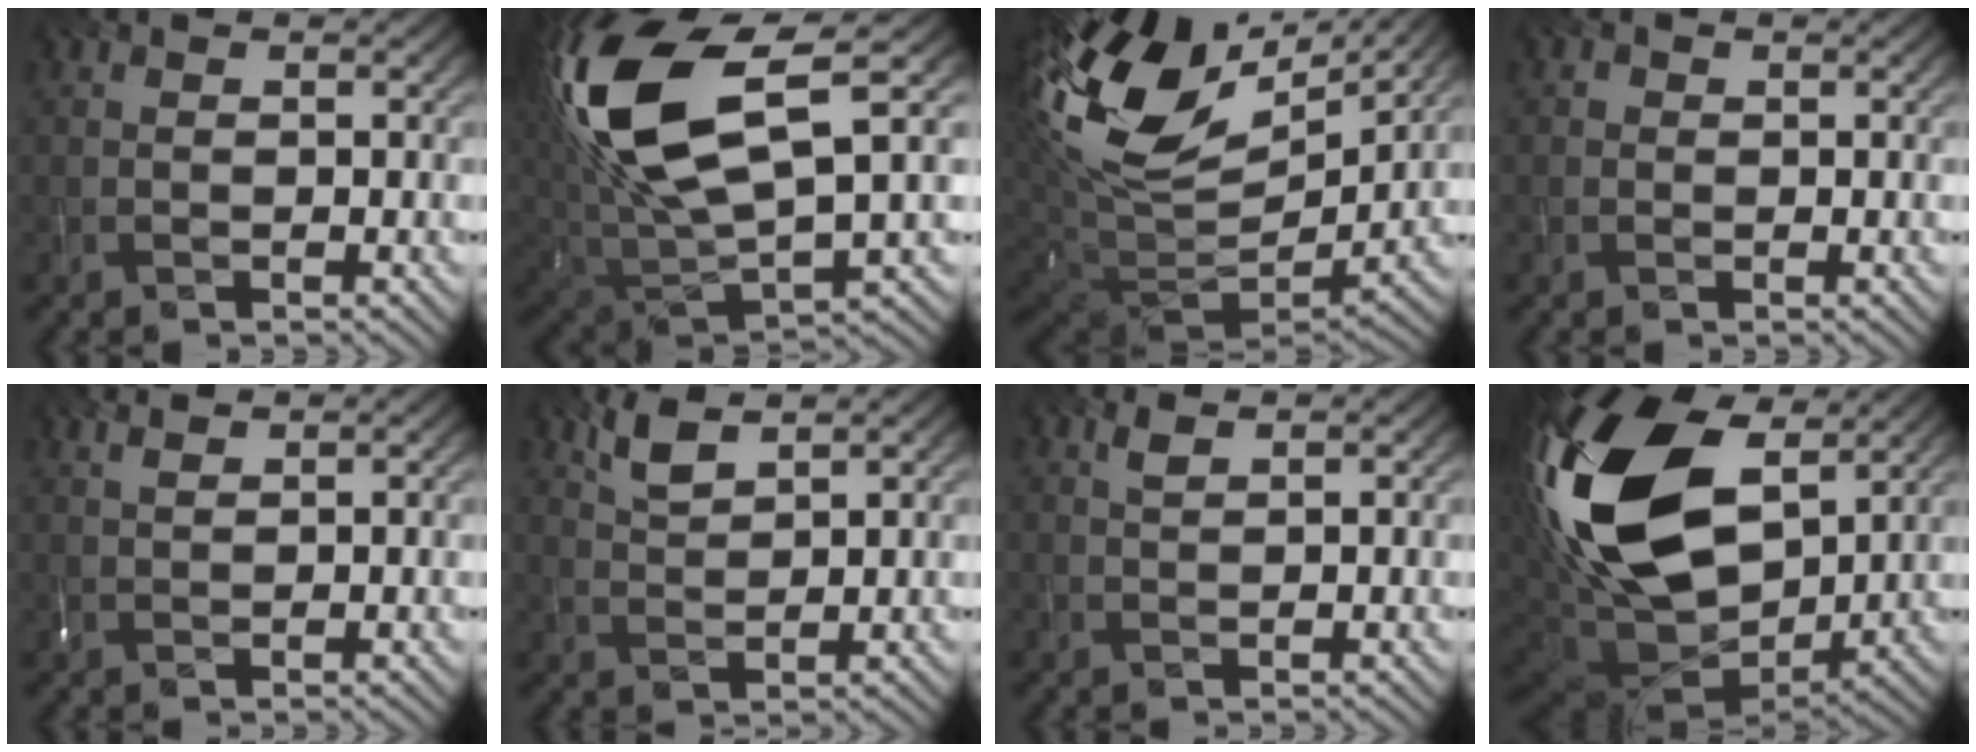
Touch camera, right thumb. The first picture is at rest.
{"total": 16.4, "force": [5.2, 7.6, 13.6], "torque": [-0.316, 0.005, 0.103]}
{"total": 17.9, "force": [6.5, 10.2, 13.1], "torque": [-0.298, 0.014, 0.126]}
{"total": 1.0, "force": [0.1, 0.9, 0.3], "torque": [-0.004, -0.002, -0.002]}
{"total": 2.4, "force": [1.9, 0.6, 1.3], "torque": [-0.037, 0.010, 0.041]}
{"total": 3.6, "force": [2.7, 1.0, 2.2], "torque": [-0.058, 0.000, 0.060]}
{"total": 1.3, "force": [0.9, 0.3, 0.8], "torque": [-0.025, 0.002, 0.020]}
{"total": 22.1, "force": [5.6, 13.1, 16.8], "torque": [-0.391, 0.005, 0.105]}